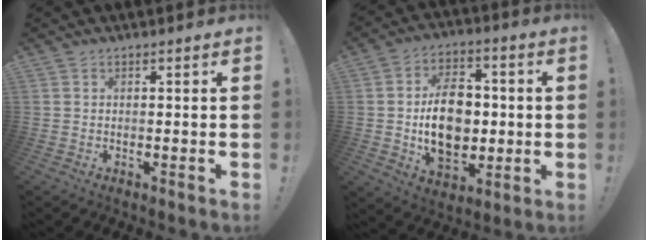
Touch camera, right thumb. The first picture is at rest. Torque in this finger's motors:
{"motor_torque": [0.18, 0.83, 0.77, 0.40, 0.40]}